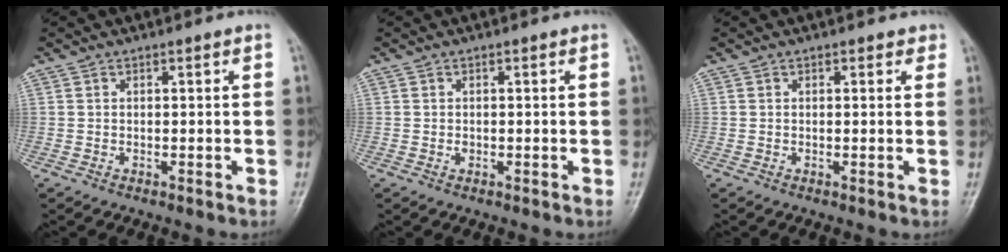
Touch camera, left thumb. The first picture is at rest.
{"total": 0.8, "force": [-0.1, 0.7, 0.5], "torque": [-0.003, 0.001, -0.003]}
{"total": 1.5, "force": [0.8, 1.0, 0.7], "torque": [0.009, -0.001, 0.004]}